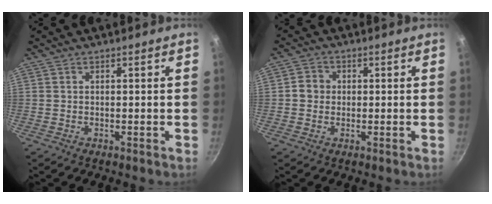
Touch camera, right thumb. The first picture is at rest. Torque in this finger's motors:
{"motor_torque": [0.04, 1.39, 0.60, -0.42, 0.00]}